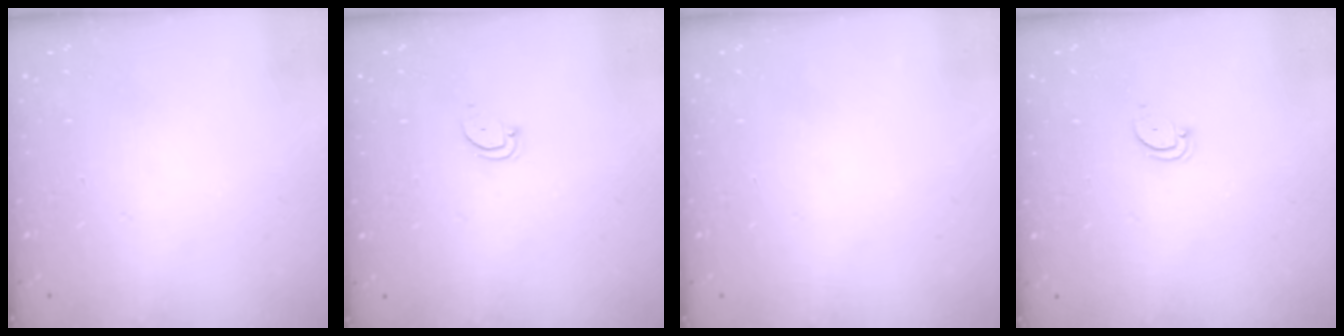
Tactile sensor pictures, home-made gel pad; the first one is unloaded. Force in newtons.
{"total": 2.3, "press": 2.3, "slide": 0.2}
{"total": 0.0}
{"total": 2.6, "press": 2.6, "slide": 0.1}